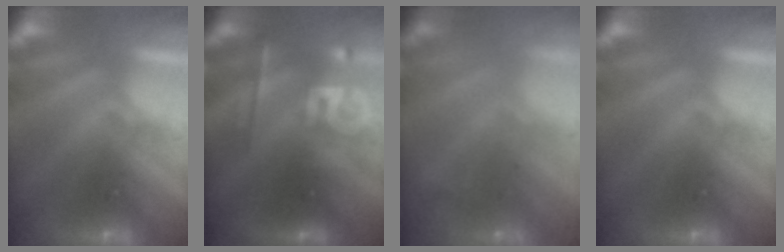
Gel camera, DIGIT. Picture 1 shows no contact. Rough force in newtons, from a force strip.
{"total": 2.4}
{"total": 7.3}
{"total": 0.0}